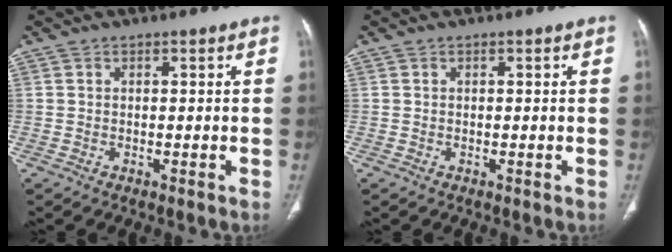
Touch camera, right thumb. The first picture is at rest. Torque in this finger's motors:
{"motor_torque": [0.00, 0.00, -0.14, 0.11, 0.02]}